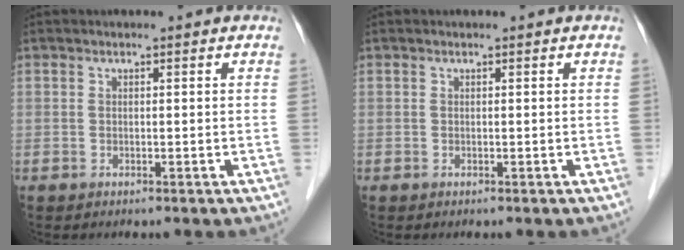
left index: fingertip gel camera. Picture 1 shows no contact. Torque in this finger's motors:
{"motor_torque": [-0.15, 0.14, 0.01, 0.00]}